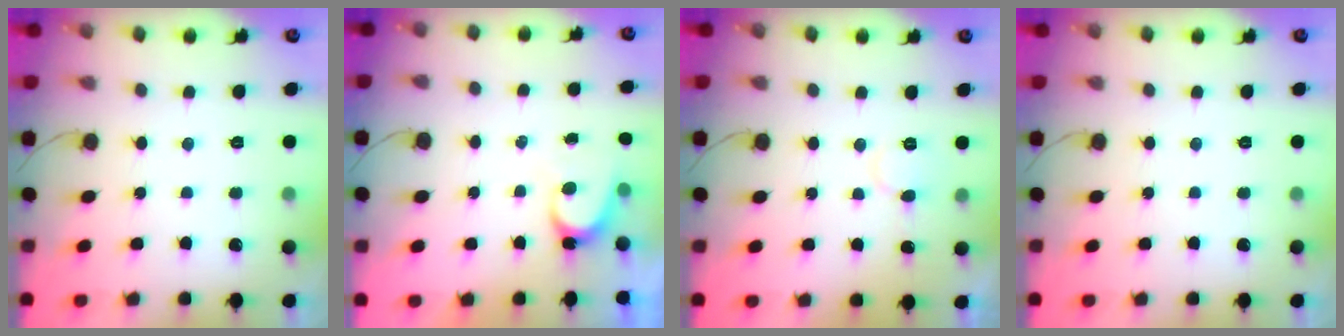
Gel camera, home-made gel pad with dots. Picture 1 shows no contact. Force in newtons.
{"total": 5.1, "press": 5.1, "slide": 0.2}
{"total": 5.7, "press": 5.6, "slide": 0.6}
{"total": 0.0}